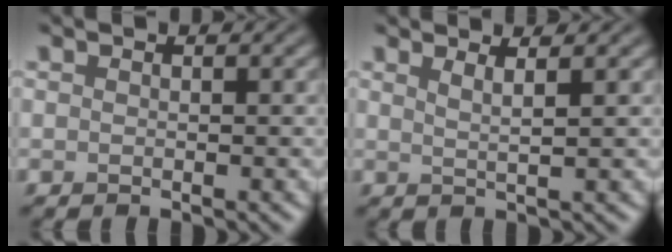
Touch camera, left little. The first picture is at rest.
{"total": 1.9, "force": [1.2, 0.6, 1.5], "torque": [-0.015, 0.004, 0.010]}